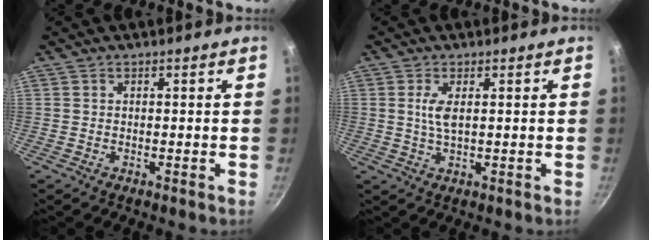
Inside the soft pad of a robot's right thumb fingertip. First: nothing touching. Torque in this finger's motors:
{"motor_torque": [0.80, 0.66, 0.83, 0.27, 0.28]}